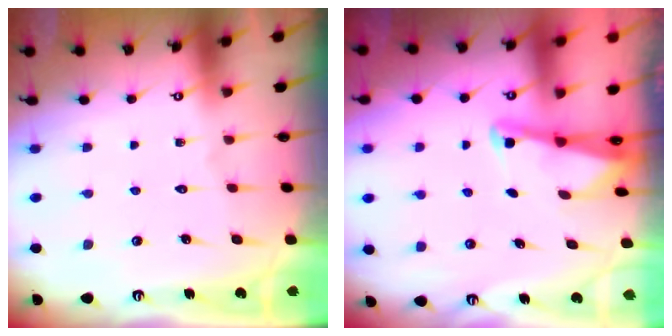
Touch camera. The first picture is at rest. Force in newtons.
{"total": 2.2, "press": 2.2, "slide": 0.3}